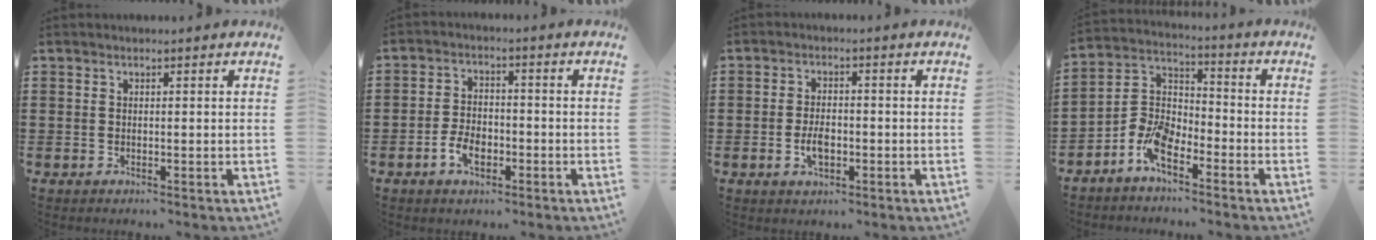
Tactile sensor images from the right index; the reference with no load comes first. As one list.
[{"total": 4.5, "force": [-2.1, 2.6, 3.0], "torque": [-0.067, -0.002, -0.040]}, {"total": 3.7, "force": [-1.1, 1.9, 3.0], "torque": [-0.061, 0.002, -0.021]}, {"total": 7.1, "force": [-4.7, 3.3, 4.2], "torque": [-0.115, 0.000, -0.099]}]